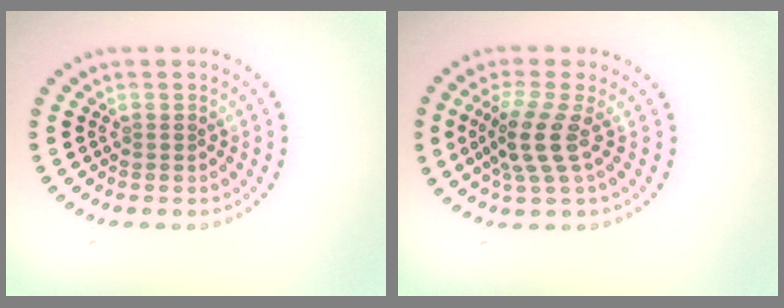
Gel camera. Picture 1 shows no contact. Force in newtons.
{"total": 3.6, "press": 2.8, "slide": 2.3}